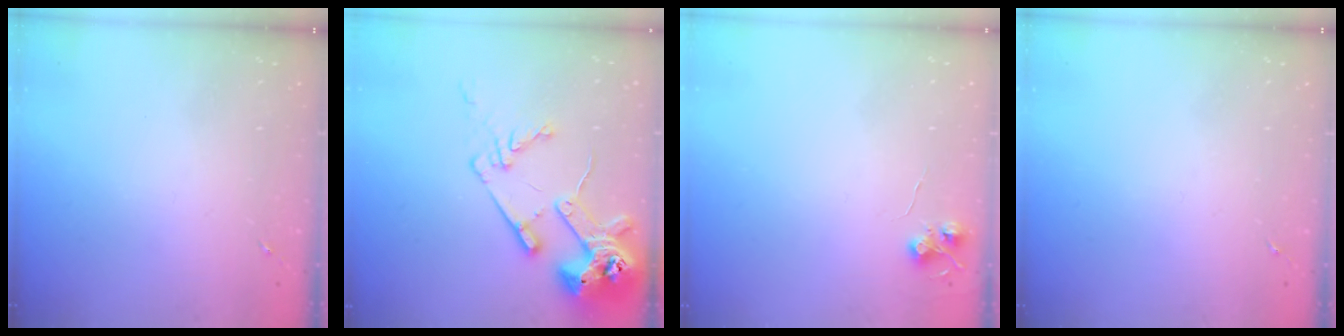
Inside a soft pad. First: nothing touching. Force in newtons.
{"total": 16.9, "press": 16.8, "slide": 1.8}
{"total": 5.5, "press": 5.5, "slide": 0.5}
{"total": 0.0}